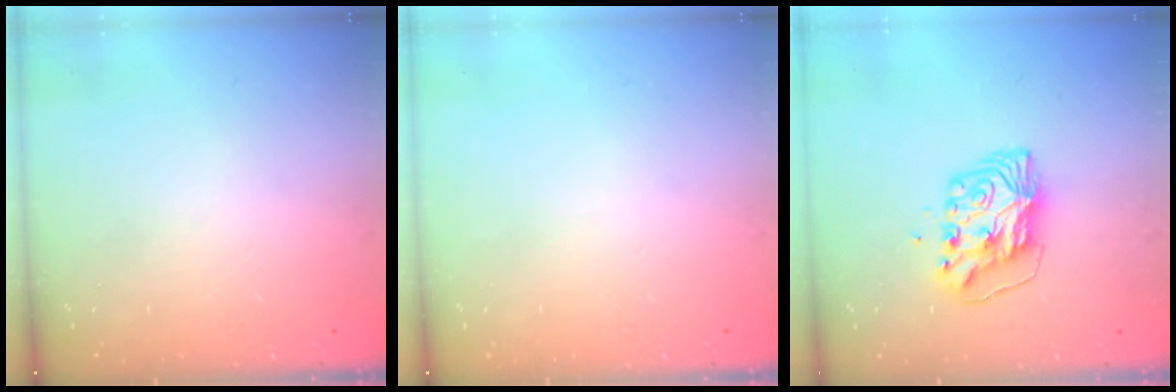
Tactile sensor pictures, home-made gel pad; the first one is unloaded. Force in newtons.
{"total": 0.0}
{"total": 8.6, "press": 8.5, "slide": 1.1}